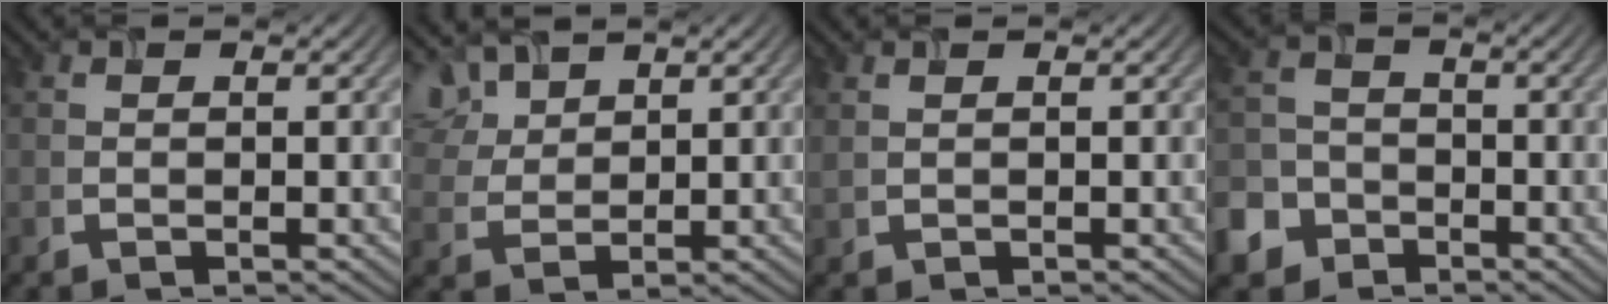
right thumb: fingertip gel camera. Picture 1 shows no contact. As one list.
[{"total": 5.8, "force": [4.3, 2.7, 2.7], "torque": [-0.072, 0.011, 0.090]}, {"total": 0.6, "force": [0.5, 0.1, 0.4], "torque": [-0.015, 0.002, 0.011]}, {"total": 6.2, "force": [-3.7, 4.5, 1.9], "torque": [-0.056, -0.008, -0.084]}]